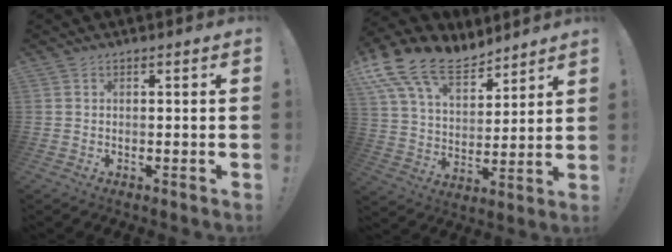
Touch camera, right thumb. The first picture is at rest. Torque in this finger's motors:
{"motor_torque": [-0.27, 2.11, 0.87, 0.43, 0.38]}